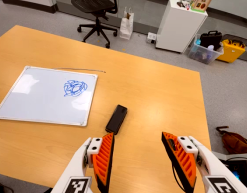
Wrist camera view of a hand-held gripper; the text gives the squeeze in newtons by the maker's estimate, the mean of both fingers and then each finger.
{"total": 0.0}